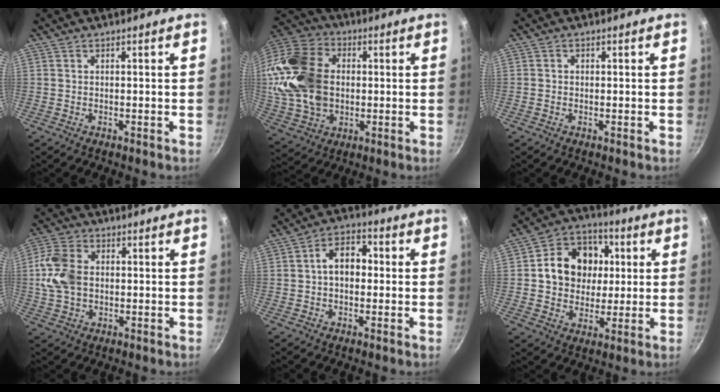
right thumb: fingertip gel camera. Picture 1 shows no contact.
{"total": 21.5, "force": [1.2, 15.9, 14.5], "torque": [-0.271, 0.022, 0.028]}
{"total": 0.6, "force": [-0.1, 0.6, 0.3], "torque": [-0.004, 0.003, -0.001]}
{"total": 9.8, "force": [0.5, 6.9, 7.0], "torque": [-0.135, 0.012, 0.000]}
{"total": 7.7, "force": [0.4, 5.2, 5.6], "torque": [-0.057, 0.024, -0.006]}
{"total": 15.0, "force": [2.1, 12.5, 8.0], "torque": [-0.100, 0.016, 0.027]}